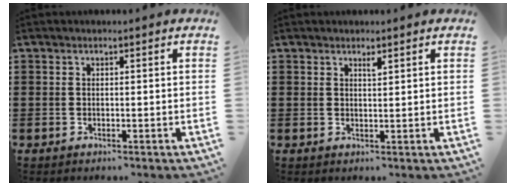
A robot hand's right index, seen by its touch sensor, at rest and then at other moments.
{"total": 1.2, "force": [0.9, 0.2, 0.7], "torque": [-0.006, -0.003, 0.015]}